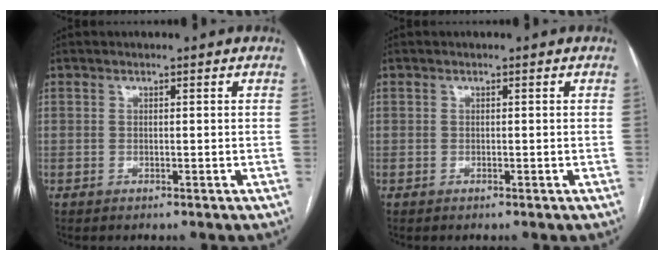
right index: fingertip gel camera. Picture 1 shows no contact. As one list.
[{"total": 0.0}]